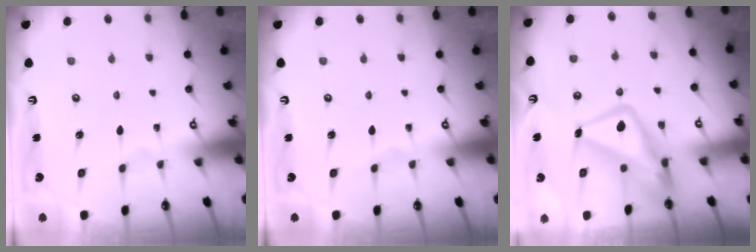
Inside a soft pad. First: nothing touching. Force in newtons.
{"total": 0.0}
{"total": 14.7, "press": 14.5, "slide": 2.3}